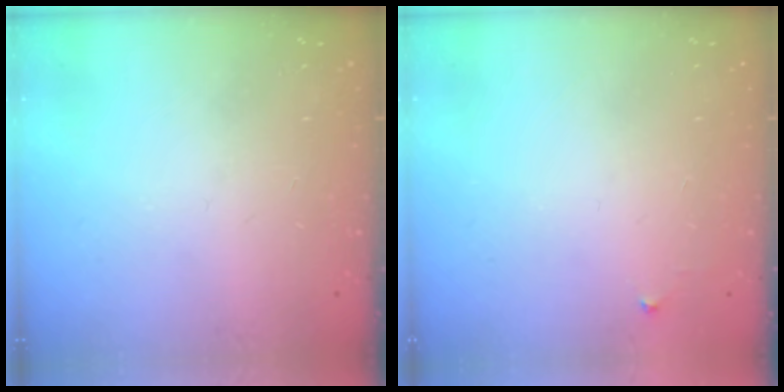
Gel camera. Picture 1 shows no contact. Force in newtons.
{"total": 3.2, "press": 3.2, "slide": 0.5}